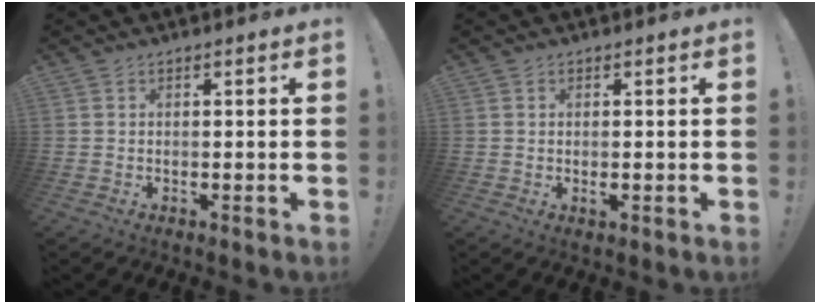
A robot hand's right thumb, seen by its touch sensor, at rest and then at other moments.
{"total": 1.0, "force": [-0.1, 0.4, 0.9], "torque": [-0.012, -0.001, -0.003]}